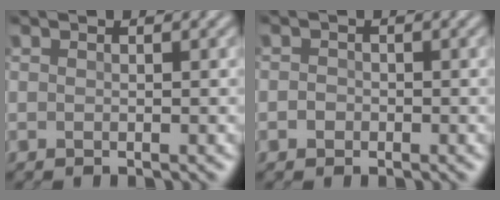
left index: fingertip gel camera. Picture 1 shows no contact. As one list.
[{"total": 0.9, "force": [-0.2, 0.9, 0.1], "torque": [0.001, 0.003, -0.007]}]